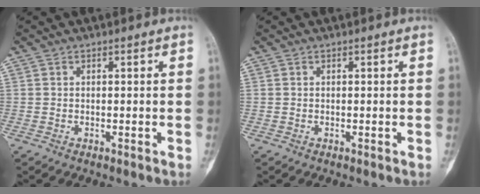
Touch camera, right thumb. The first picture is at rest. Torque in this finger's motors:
{"motor_torque": [0.15, 0.00, 0.09, -0.08, 0.02]}